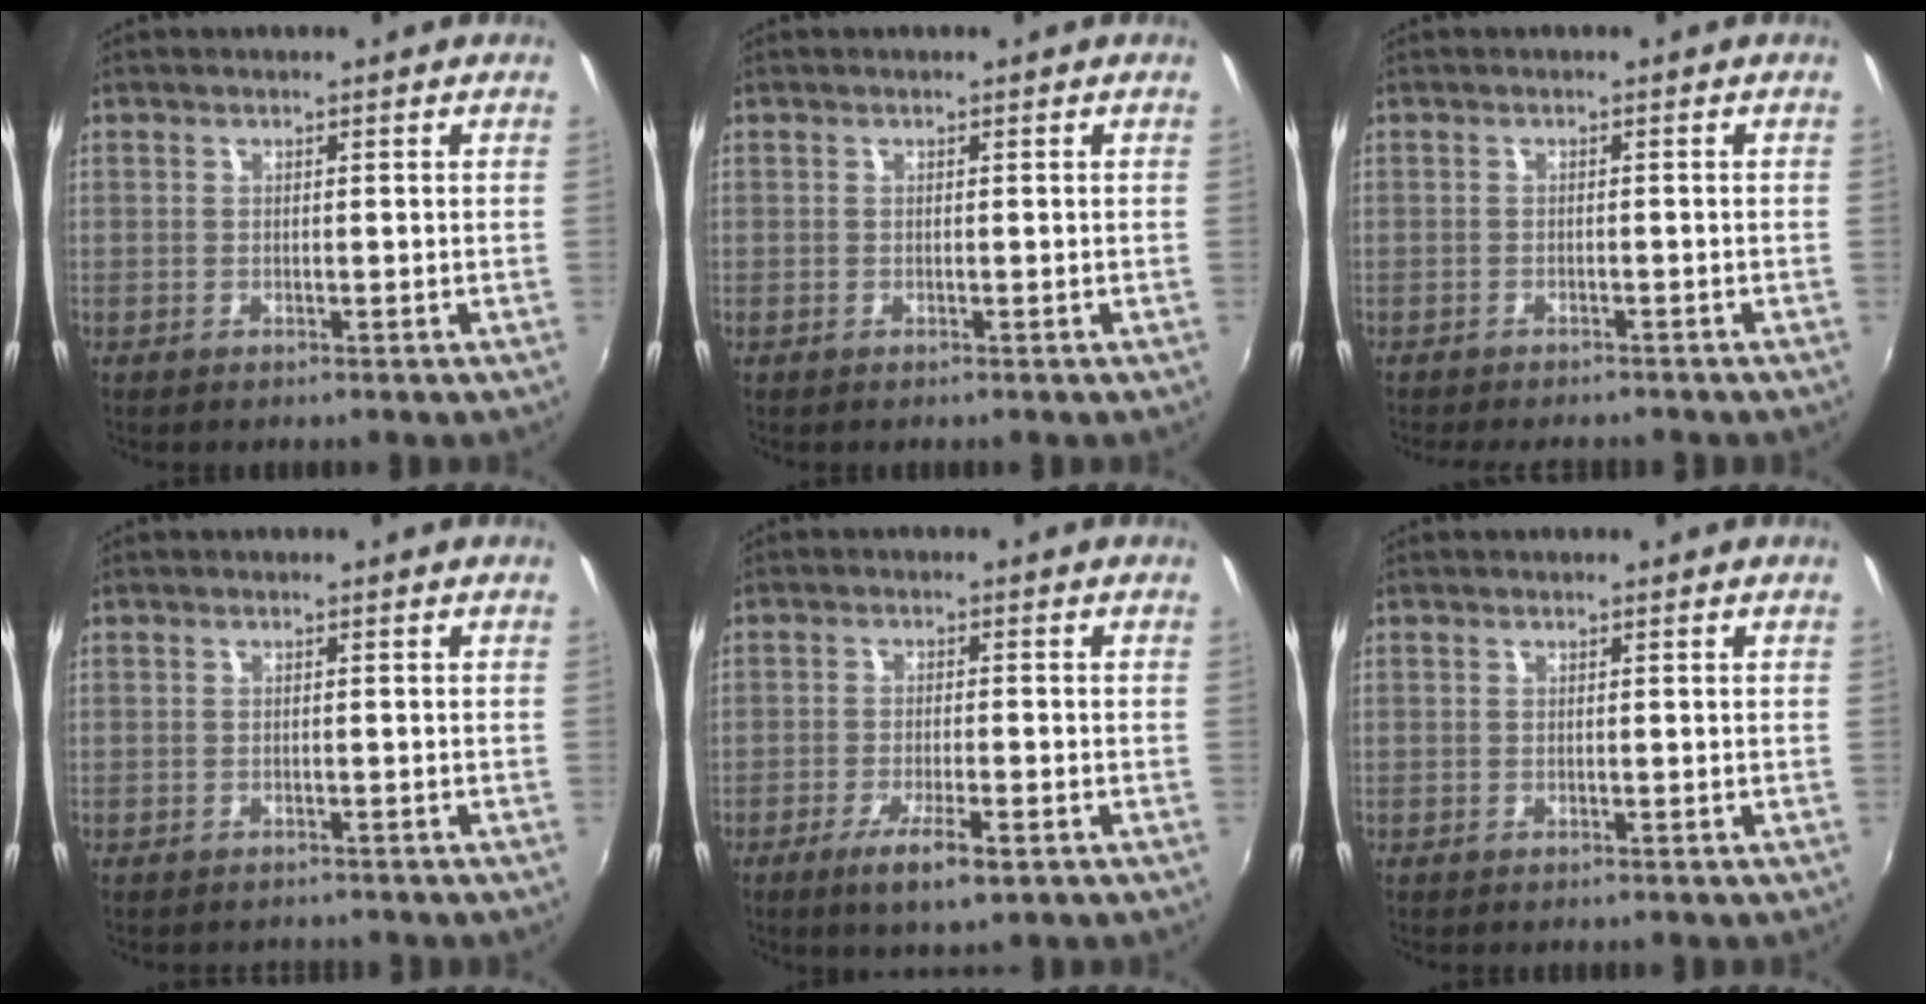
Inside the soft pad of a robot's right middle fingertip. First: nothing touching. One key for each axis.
{"total": 0.0}
{"total": 4.9, "fx": -4.4, "fy": 1.2, "fz": 1.8, "tx": -0.044, "ty": -0.017, "tz": -0.065}
{"total": 2.0, "fx": -1.8, "fy": 0.7, "fz": 0.3, "tx": -0.010, "ty": -0.011, "tz": -0.025}
{"total": 6.4, "fx": -3.6, "fy": 1.3, "fz": 5.2, "tx": -0.110, "ty": -0.015, "tz": -0.062}
{"total": 0.0}